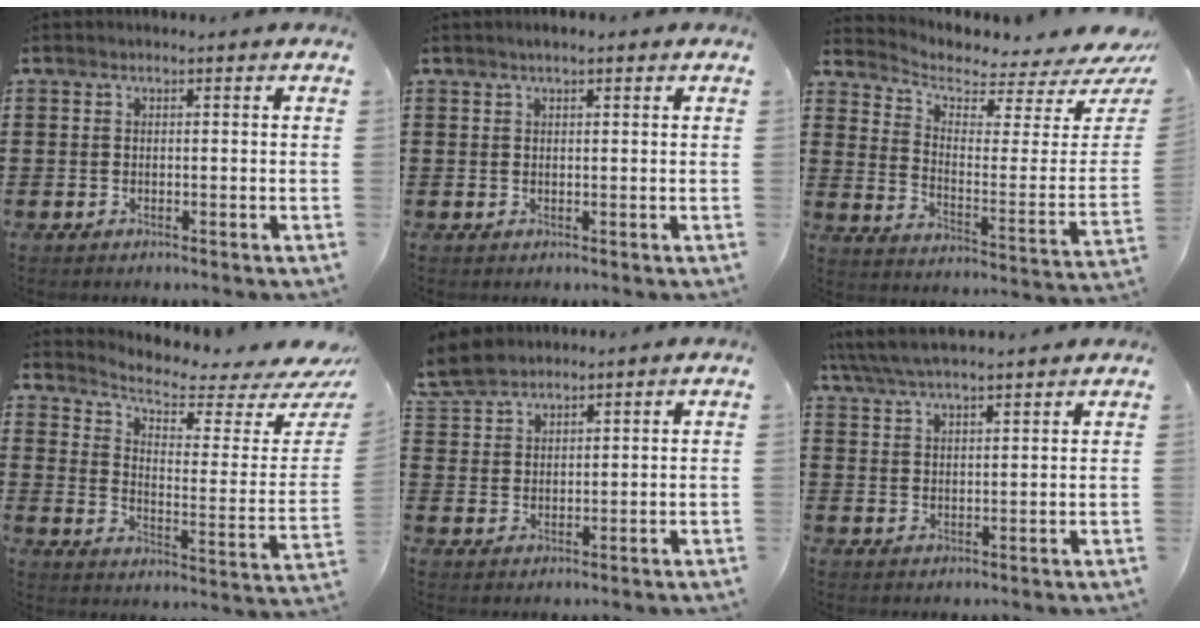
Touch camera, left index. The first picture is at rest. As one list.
[{"total": 1.0, "force": [0.7, 0.3, 0.6], "torque": [-0.013, 0.003, 0.011]}, {"total": 4.2, "force": [3.5, 1.4, 1.7], "torque": [-0.050, -0.040, 0.055]}, {"total": 4.9, "force": [3.9, 1.4, 2.5], "torque": [-0.065, -0.038, 0.062]}, {"total": 5.2, "force": [4.6, 1.8, 1.5], "torque": [-0.048, -0.002, 0.087]}, {"total": 4.7, "force": [4.4, 0.5, 1.7], "torque": [-0.049, -0.014, 0.079]}]